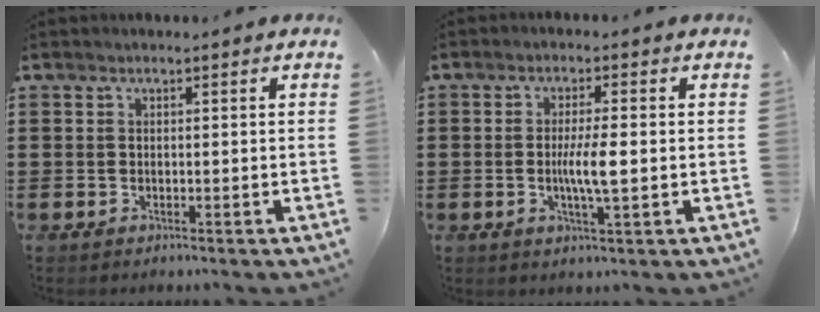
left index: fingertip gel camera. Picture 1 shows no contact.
{"total": 4.9, "force": [-0.4, 0.5, 4.8], "torque": [-0.092, -0.004, -0.011]}